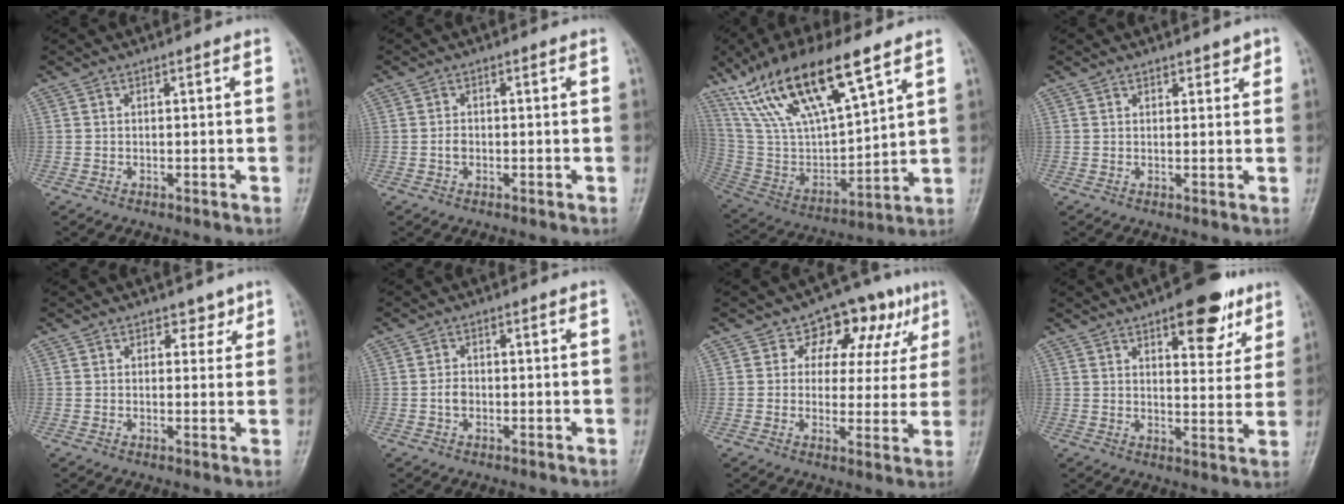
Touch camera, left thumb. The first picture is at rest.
{"total": 1.4, "force": [-0.4, 1.1, 0.9], "torque": [-0.013, 0.003, -0.009]}
{"total": 22.6, "force": [13.8, 7.4, 16.3], "torque": [-0.291, -0.036, 0.272]}
{"total": 2.0, "force": [1.5, 1.1, 0.7], "torque": [0.010, -0.008, 0.017]}
{"total": 2.7, "force": [1.8, 1.9, 0.8], "torque": [0.014, -0.008, 0.021]}
{"total": 2.1, "force": [-0.5, 1.5, 1.3], "torque": [-0.021, 0.007, -0.012]}
{"total": 11.5, "force": [5.7, 7.8, 6.2], "torque": [-0.020, -0.010, 0.070]}
{"total": 12.5, "force": [7.4, 5.3, 8.6], "torque": [-0.073, -0.033, 0.099]}